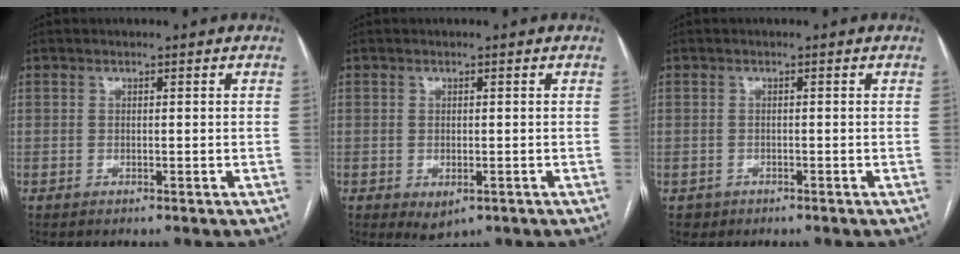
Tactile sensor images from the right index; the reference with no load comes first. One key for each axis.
{"total": 2.7, "fx": -1.0, "fy": 1.6, "fz": 1.9, "tx": -0.026, "ty": -0.004, "tz": -0.002}
{"total": 1.4, "fx": -0.7, "fy": 1.2, "fz": 0.0, "tx": -0.003, "ty": 0.005, "tz": -0.009}